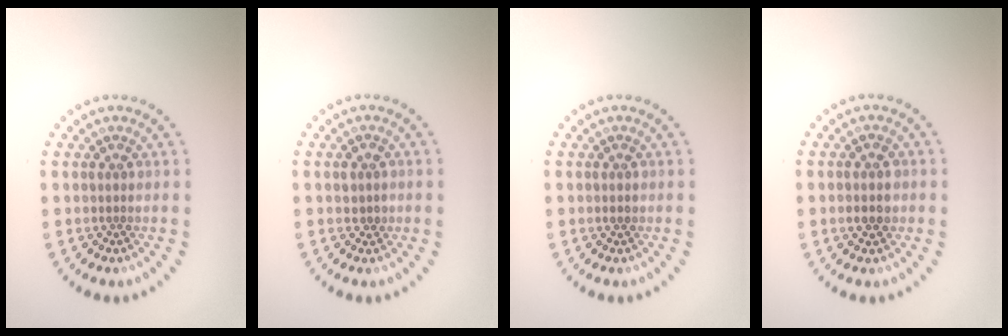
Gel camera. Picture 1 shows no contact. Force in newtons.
{"total": 1.4, "press": 1.4, "slide": 0.3}
{"total": 0.9, "press": 0.9, "slide": 0.0}
{"total": 2.0, "press": 2.0, "slide": 0.3}